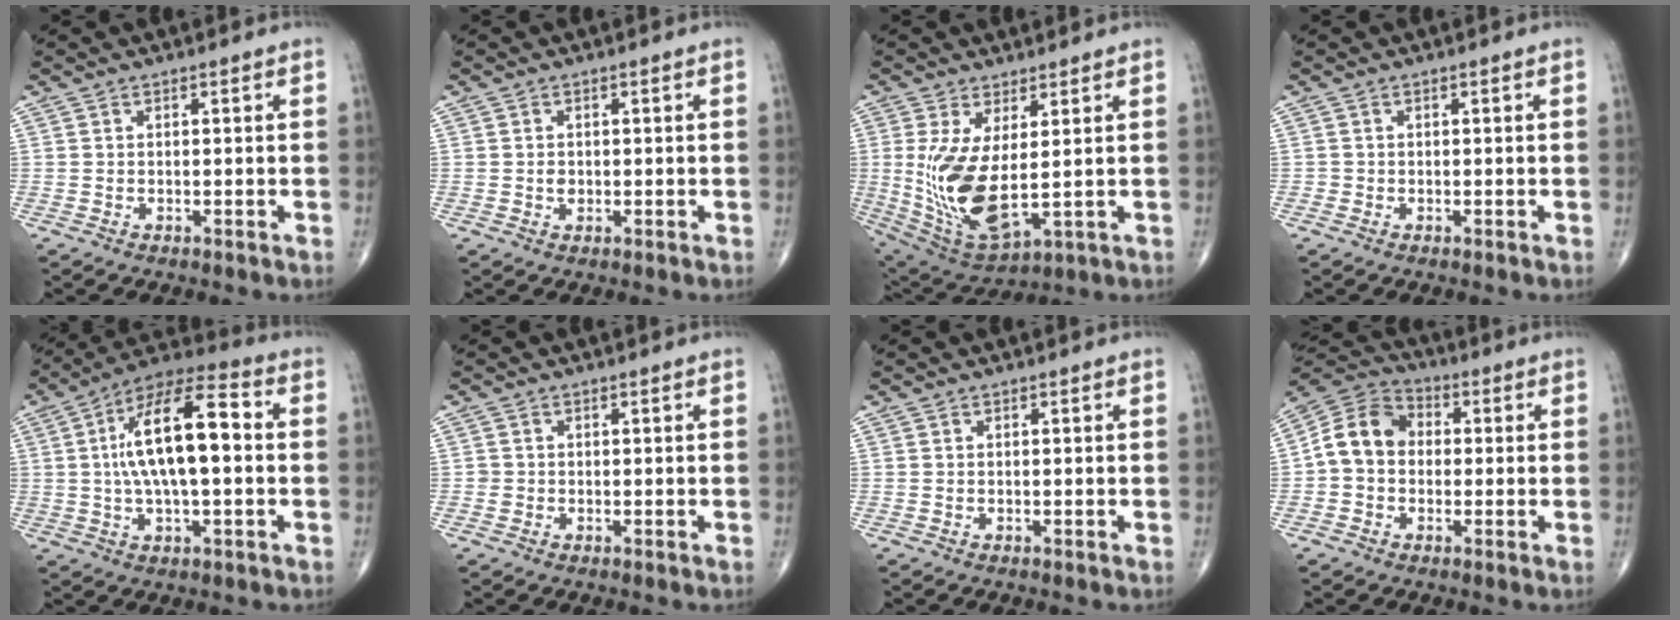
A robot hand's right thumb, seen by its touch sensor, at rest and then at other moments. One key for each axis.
{"total": 1.5, "fx": -0.1, "fy": 1.2, "fz": 0.9, "tx": -0.010, "ty": 0.002, "tz": 0.000}
{"total": 14.4, "fx": 0.7, "fy": 6.0, "fz": 13.1, "tx": -0.267, "ty": -0.029, "tz": 0.037}
{"total": 0.5, "fx": -0.2, "fy": 0.5, "fz": 0.0, "tx": 0.001, "ty": 0.003, "tz": -0.005}
{"total": 17.2, "fx": 1.1, "fy": 6.6, "fz": 15.9, "tx": -0.277, "ty": 0.035, "tz": 0.012}
{"total": 1.0, "fx": -0.2, "fy": 1.0, "fz": 0.1, "tx": 0.004, "ty": 0.005, "tz": -0.005}
{"total": 0.0}
{"total": 10.2, "fx": -0.3, "fy": 8.3, "fz": 5.9, "tx": -0.090, "ty": 0.034, "tz": -0.020}